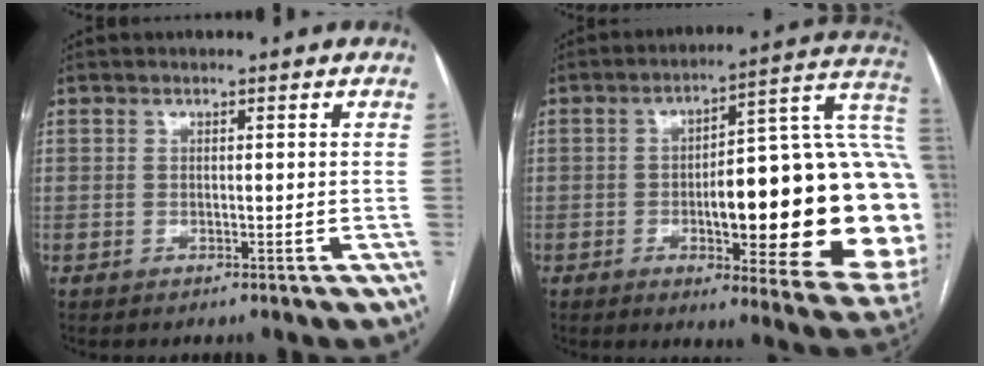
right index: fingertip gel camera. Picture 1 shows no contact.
{"total": 30.6, "force": [-2.2, 6.0, 29.9], "torque": [-0.310, 0.030, -0.025]}